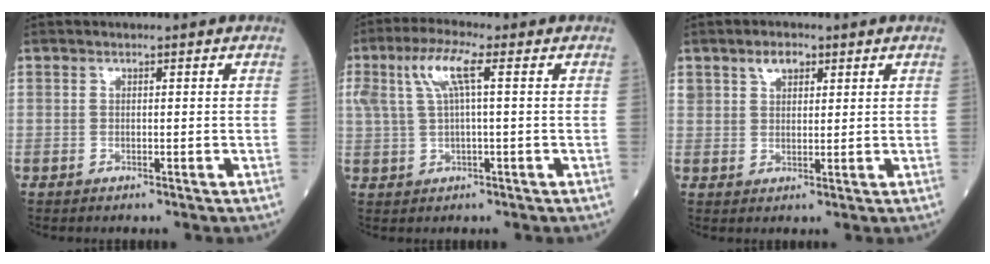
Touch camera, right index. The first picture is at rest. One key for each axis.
{"total": 6.4, "fx": 2.1, "fy": 0.8, "fz": 6.0, "tx": -0.132, "ty": 0.022, "tz": 0.044}
{"total": 3.6, "fx": 2.2, "fy": 2.1, "fz": 1.9, "tx": -0.038, "ty": 0.011, "tz": 0.043}